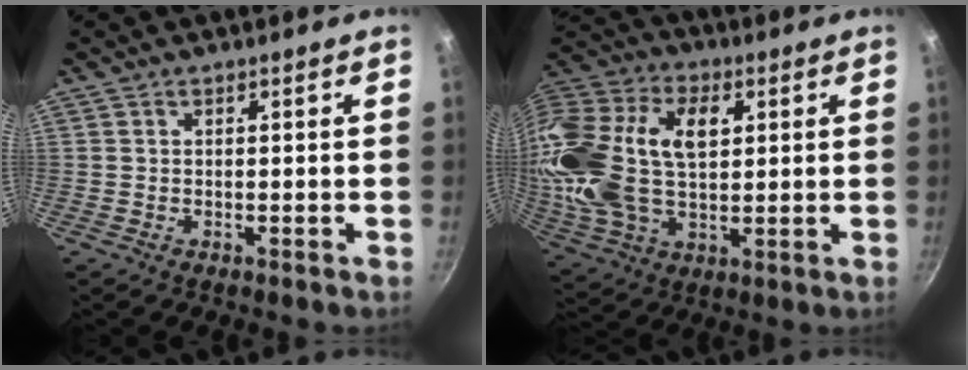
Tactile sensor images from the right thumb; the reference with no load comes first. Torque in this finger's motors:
{"motor_torque": [2.42, 2.59, 1.32, -1.01, 0.42]}